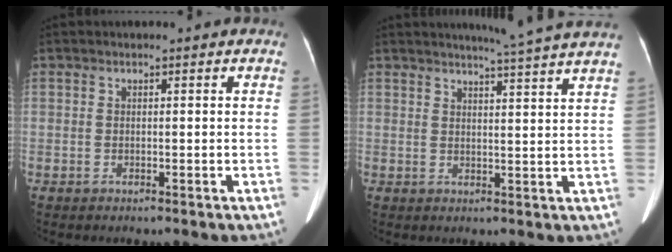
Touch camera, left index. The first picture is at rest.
{"total": 10.0, "force": [9.1, -1.6, 3.8], "torque": [-0.055, -0.020, 0.098]}